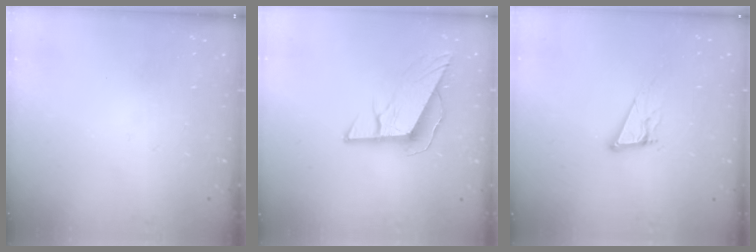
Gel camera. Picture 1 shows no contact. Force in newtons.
{"total": 9.7, "press": 9.4, "slide": 2.3}
{"total": 10.8, "press": 10.5, "slide": 2.6}